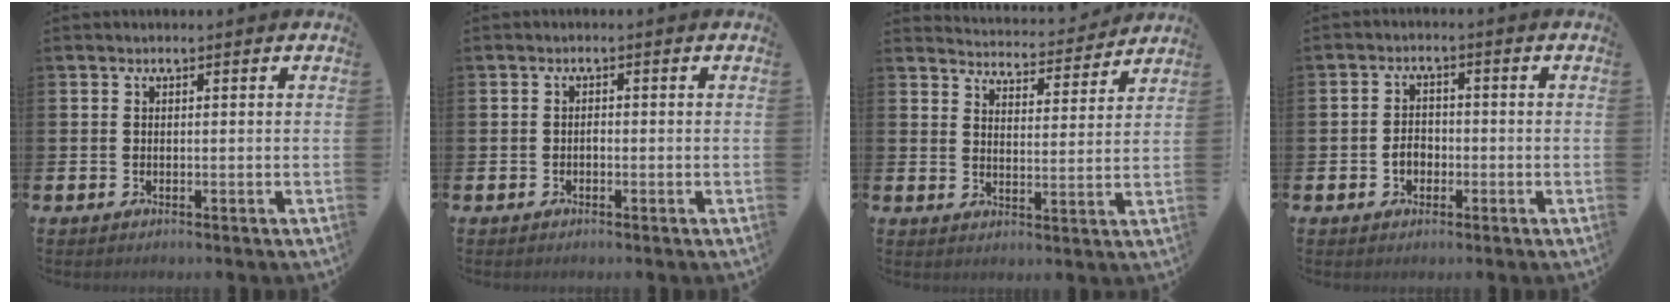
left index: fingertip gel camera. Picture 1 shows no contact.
{"total": 0.7, "force": [-0.4, 0.4, 0.3], "torque": [-0.006, -0.001, -0.009]}
{"total": 4.6, "force": [4.6, 0.4, 0.1], "torque": [-0.017, -0.038, 0.077]}
{"total": 2.6, "force": [-0.9, 2.0, 1.4], "torque": [-0.020, -0.001, -0.022]}